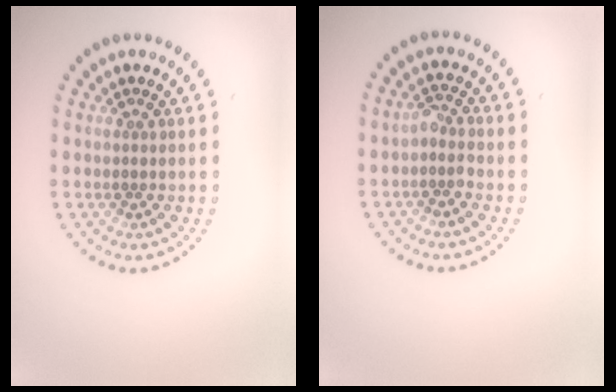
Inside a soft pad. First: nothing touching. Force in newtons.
{"total": 1.6, "press": 1.4, "slide": 0.8}